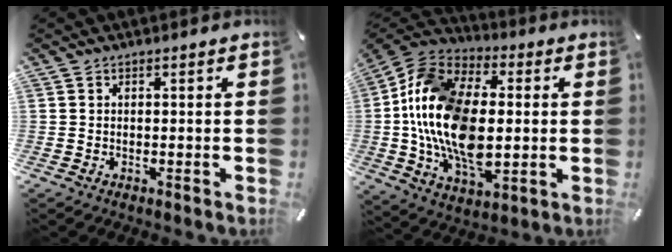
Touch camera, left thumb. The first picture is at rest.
{"total": 20.4, "force": [-1.2, 13.3, 15.4], "torque": [-0.344, 0.002, -0.027]}